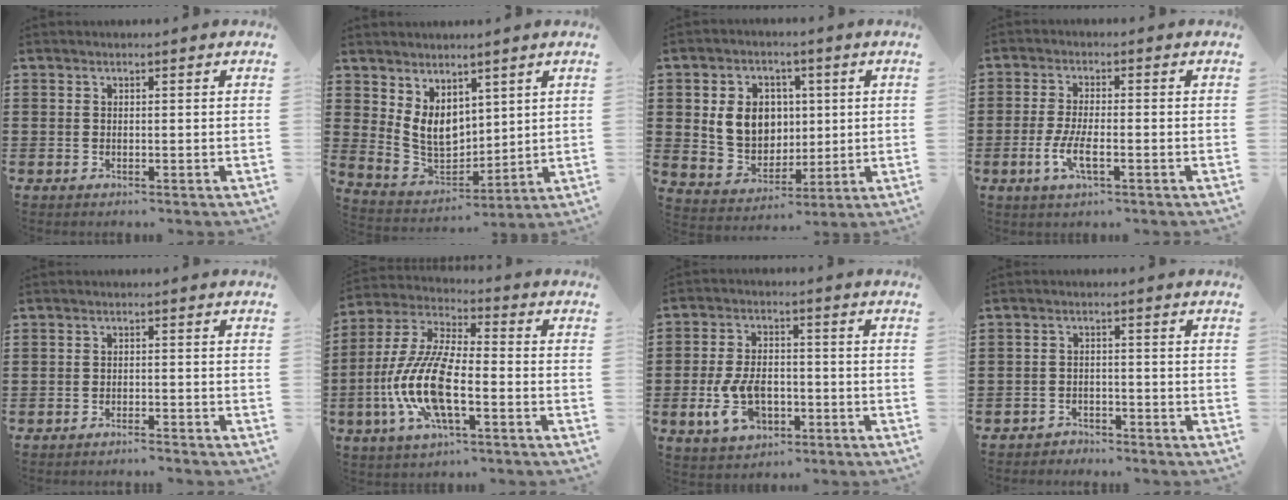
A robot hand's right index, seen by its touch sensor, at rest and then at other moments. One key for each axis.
{"total": 6.9, "fx": 3.2, "fy": 4.9, "fz": 3.6, "tx": -0.102, "ty": -0.012, "tz": 0.063}
{"total": 8.1, "fx": 1.4, "fy": 6.9, "fz": 4.0, "tx": -0.089, "ty": 0.016, "tz": 0.023}
{"total": 5.0, "fx": -1.8, "fy": 1.3, "fz": 4.5, "tx": -0.094, "ty": -0.006, "tz": -0.037}
{"total": 1.7, "fx": -1.7, "fy": -0.1, "fz": 0.1, "tx": -0.005, "ty": 0.002, "tz": -0.035}
{"total": 12.2, "fx": -4.0, "fy": 4.1, "fz": 10.7, "tx": -0.260, "ty": -0.014, "tz": -0.083}
{"total": 7.9, "fx": -2.5, "fy": 4.4, "fz": 6.0, "tx": -0.142, "ty": 0.001, "tz": -0.049}
{"total": 2.2, "fx": -2.1, "fy": 0.7, "fz": -0.1, "tx": -0.005, "ty": 0.004, "tz": -0.047}